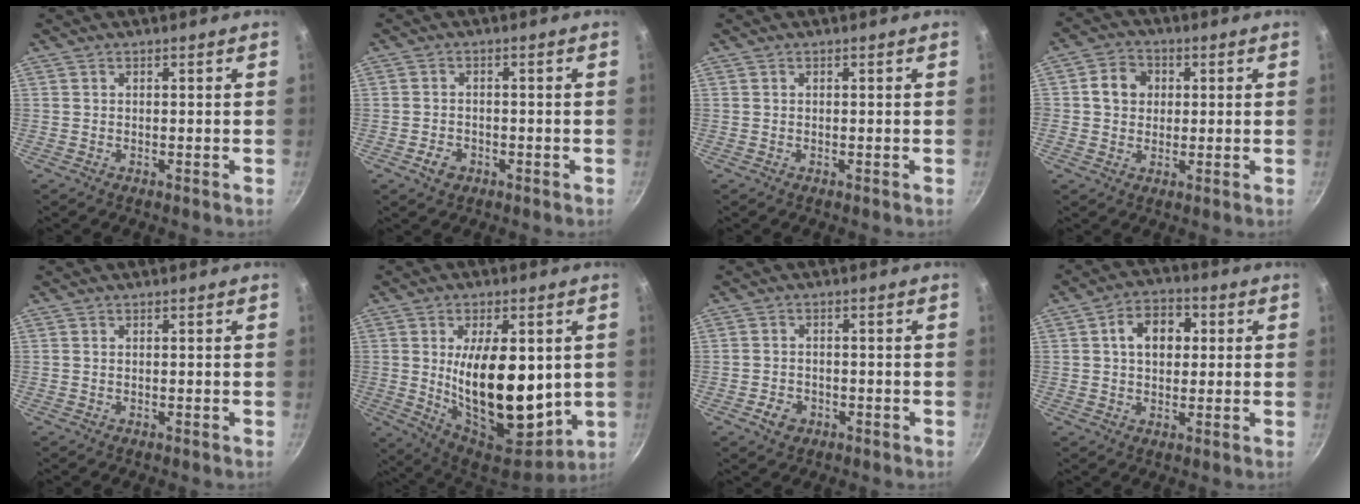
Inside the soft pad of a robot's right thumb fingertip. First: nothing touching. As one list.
[{"total": 3.4, "force": [-1.6, 2.6, 1.6], "torque": [-0.023, 0.014, -0.024]}, {"total": 0.0}, {"total": 6.2, "force": [1.1, 5.4, 2.8], "torque": [-0.021, 0.007, 0.006]}, {"total": 0.0}, {"total": 21.8, "force": [1.1, 11.4, 18.5], "torque": [-0.267, -0.039, 0.035]}, {"total": 3.8, "force": [-1.7, 2.9, 1.8], "torque": [-0.026, 0.014, -0.024]}, {"total": 8.7, "force": [1.6, 6.1, 5.9], "torque": [-0.061, 0.011, 0.017]}]